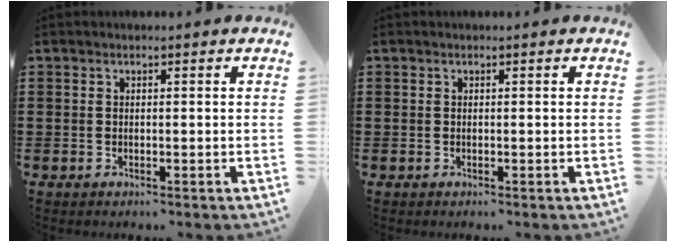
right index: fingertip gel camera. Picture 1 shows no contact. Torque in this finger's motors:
{"motor_torque": [0.00, 0.00, 0.00, 0.00]}